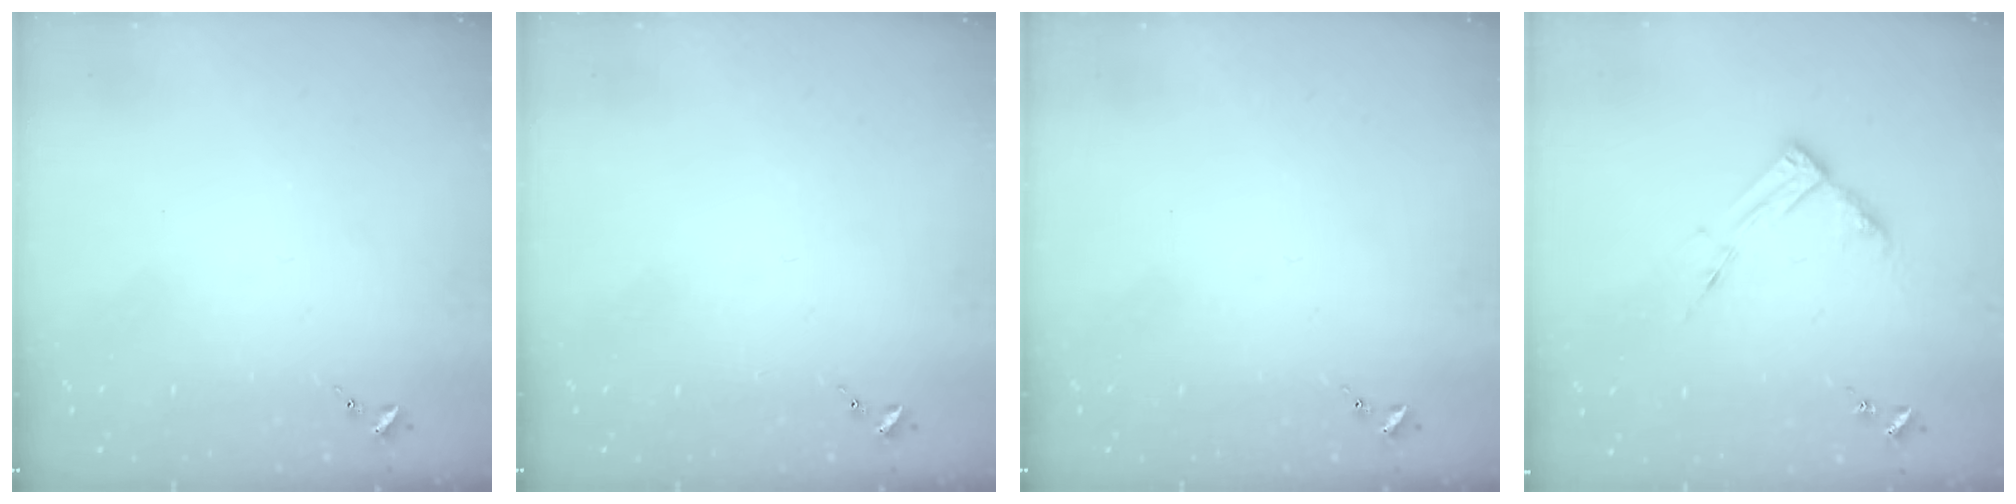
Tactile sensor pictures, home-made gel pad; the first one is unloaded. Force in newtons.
{"total": 0.0}
{"total": 0.0}
{"total": 9.3, "press": 9.2, "slide": 1.0}